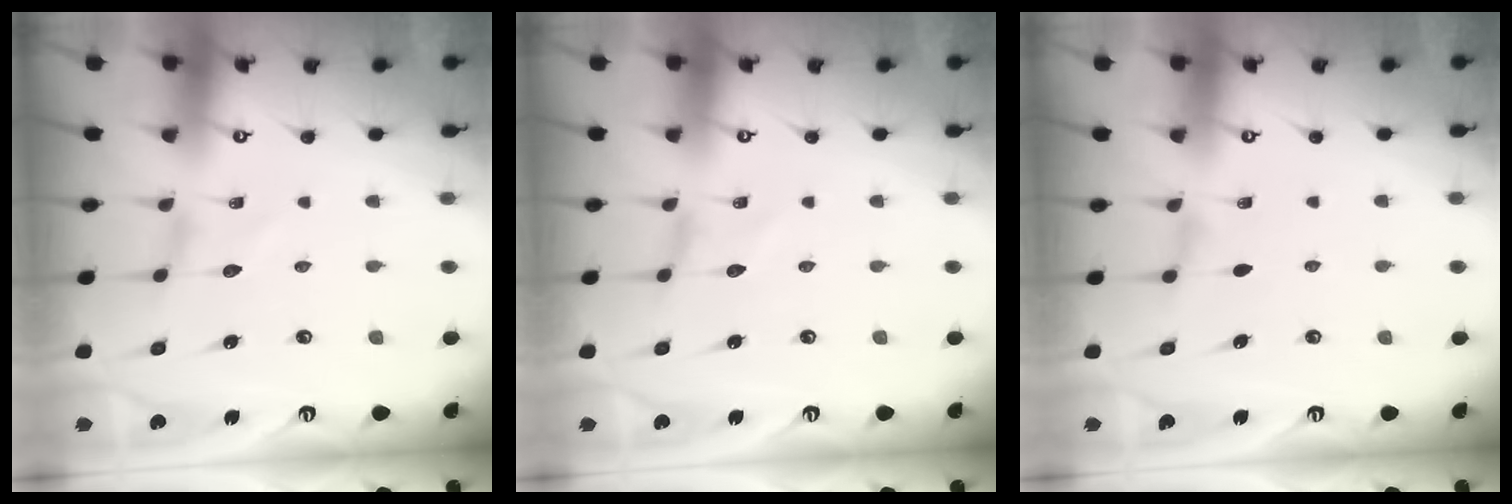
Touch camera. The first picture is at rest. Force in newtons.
{"total": 0.0}
{"total": 1.3, "press": 1.3, "slide": 0.2}